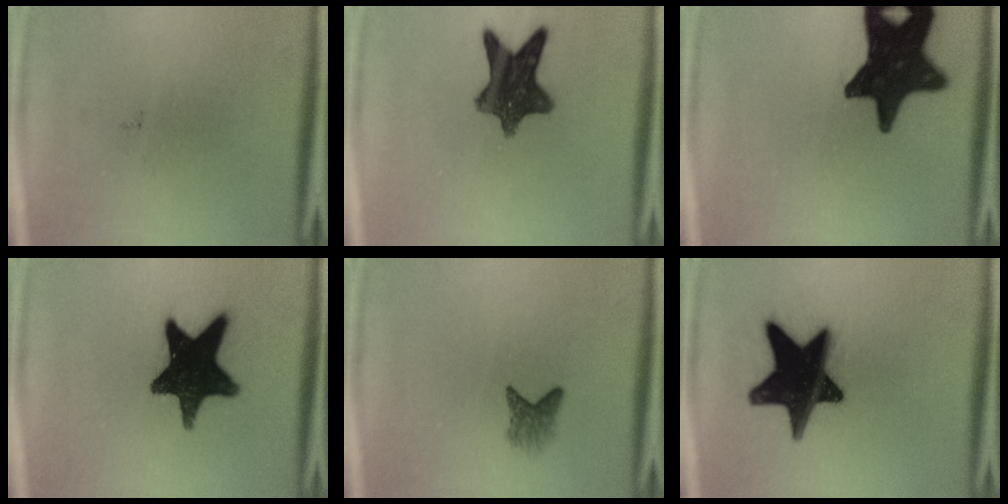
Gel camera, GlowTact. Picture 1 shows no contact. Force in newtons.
{"total": 10.6}
{"total": 18.6}
{"total": 17.4}
{"total": 2.3}
{"total": 19.9}